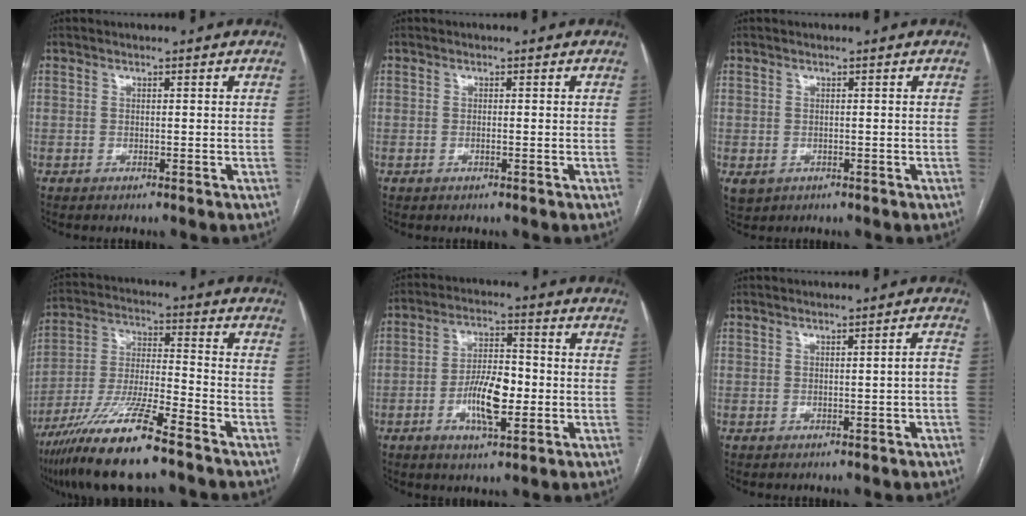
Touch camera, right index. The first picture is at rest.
{"total": 0.0}
{"total": 2.3, "force": [-0.6, 2.0, 0.9], "torque": [-0.017, -0.001, 0.003]}
{"total": 15.5, "force": [-10.6, 1.3, 11.2], "torque": [-0.231, -0.032, -0.195]}
{"total": 8.6, "force": [-2.1, 2.9, 7.8], "torque": [-0.147, 0.008, -0.036]}
{"total": 1.6, "force": [-0.3, -0.2, 1.5], "torque": [-0.020, 0.000, -0.003]}